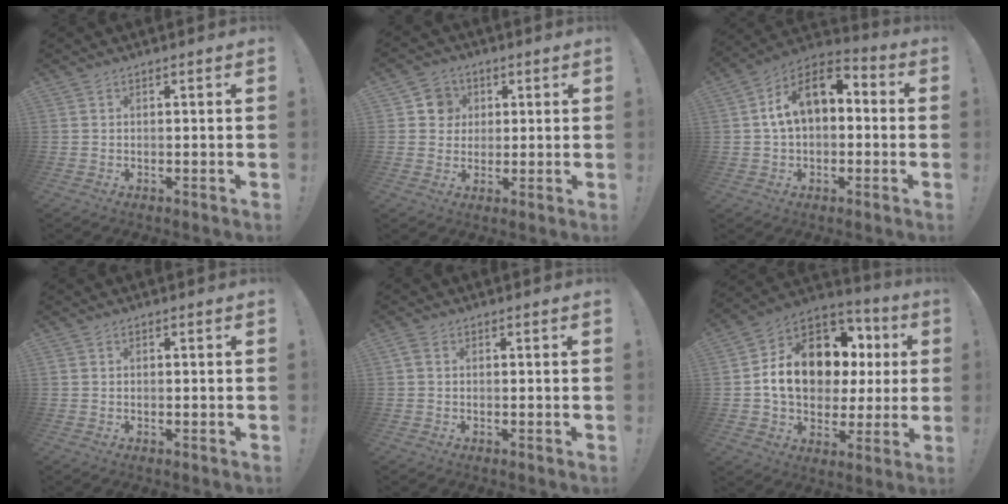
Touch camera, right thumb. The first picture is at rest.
{"total": 6.7, "force": [1.7, 6.4, 1.1], "torque": [-0.017, -0.006, 0.034]}
{"total": 13.4, "force": [3.2, 8.2, 10.1], "torque": [-0.159, 0.010, 0.059]}
{"total": 0.5, "force": [0.0, 0.5, 0.1], "torque": [-0.006, 0.004, 0.000]}
{"total": 1.5, "force": [0.4, 1.0, 1.0], "torque": [-0.016, 0.002, 0.006]}
{"total": 17.0, "force": [3.5, 12.5, 10.9], "torque": [-0.162, -0.006, 0.081]}